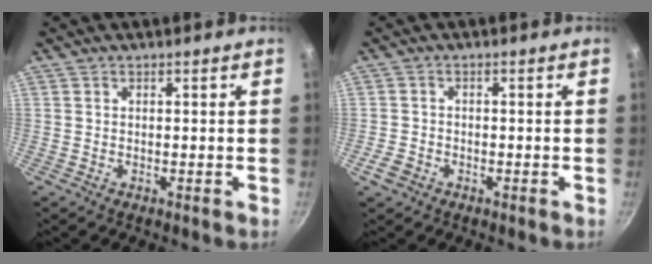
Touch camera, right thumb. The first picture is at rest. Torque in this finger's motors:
{"motor_torque": [-0.12, -0.01, -0.11, 0.08, -0.02]}